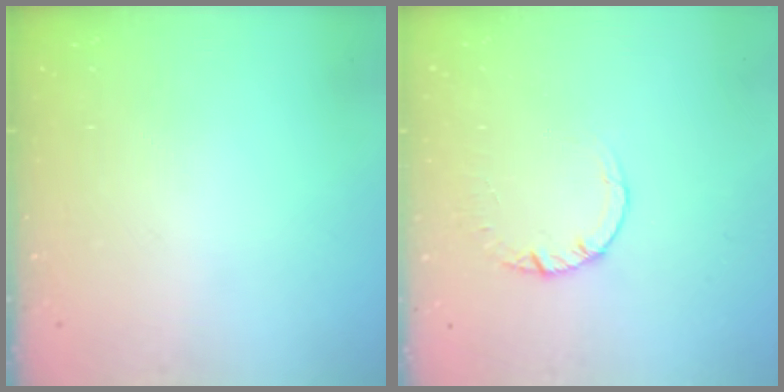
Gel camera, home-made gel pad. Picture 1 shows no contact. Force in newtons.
{"total": 2.5, "press": 2.5, "slide": 0.2}